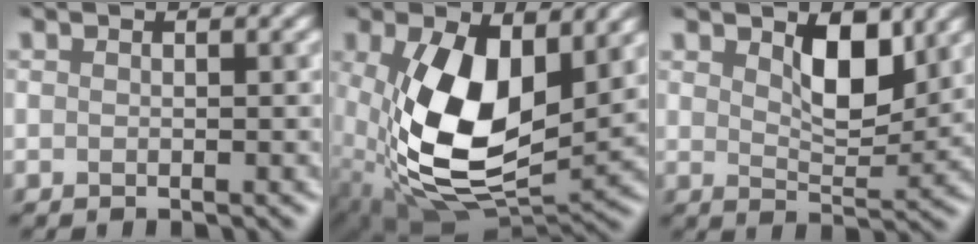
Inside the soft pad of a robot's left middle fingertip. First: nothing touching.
{"total": 11.2, "force": [0.9, 6.2, 9.3], "torque": [-0.201, -0.019, 0.030]}
{"total": 3.4, "force": [2.3, 1.1, 2.3], "torque": [-0.049, -0.006, 0.041]}